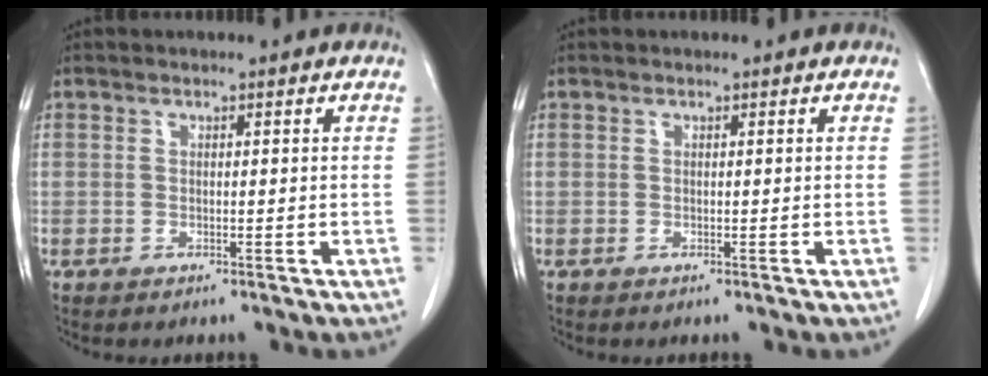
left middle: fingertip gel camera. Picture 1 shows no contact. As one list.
[{"total": 0.0}]